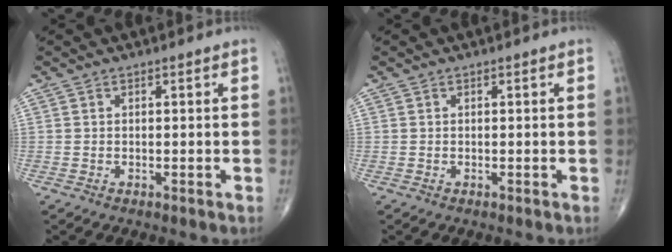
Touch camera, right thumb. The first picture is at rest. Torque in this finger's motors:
{"motor_torque": [0.01, 0.01, 0.02, 0.02, 0.00]}